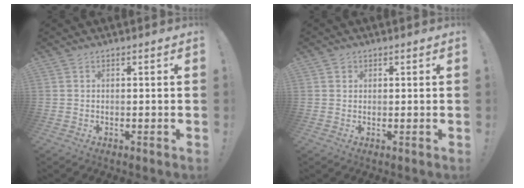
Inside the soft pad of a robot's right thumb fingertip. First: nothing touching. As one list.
[{"total": 1.1, "force": [0.6, 0.9, 0.1], "torque": [0.002, -0.001, 0.010]}]